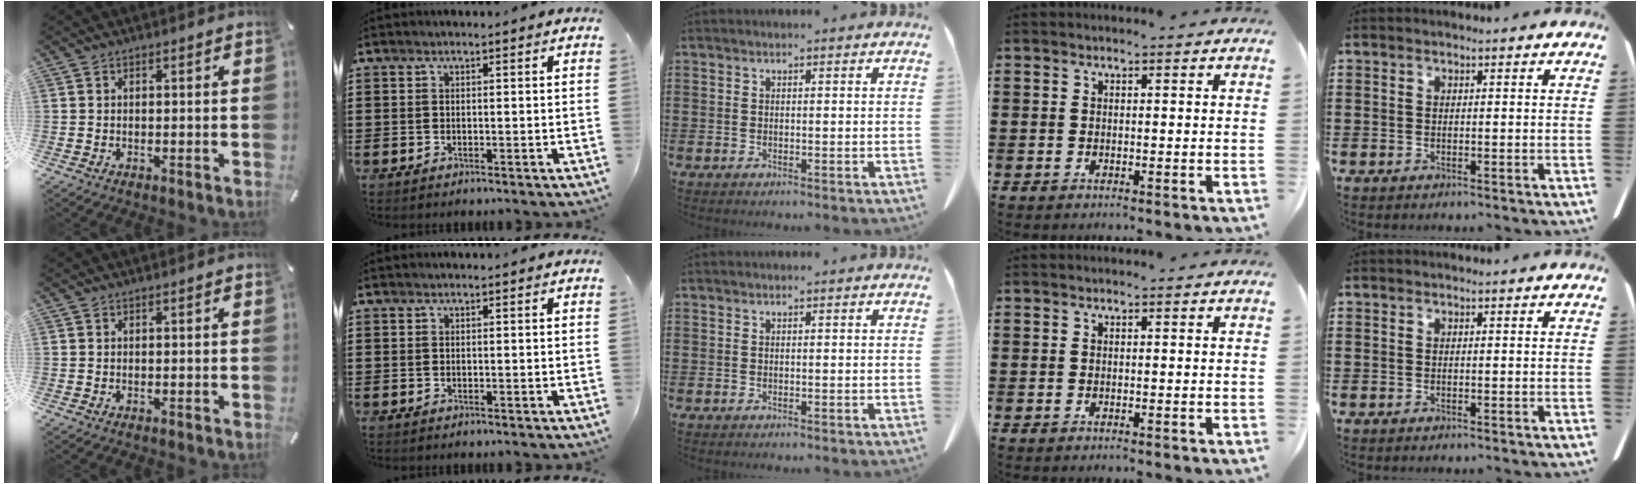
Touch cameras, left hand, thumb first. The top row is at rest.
{}